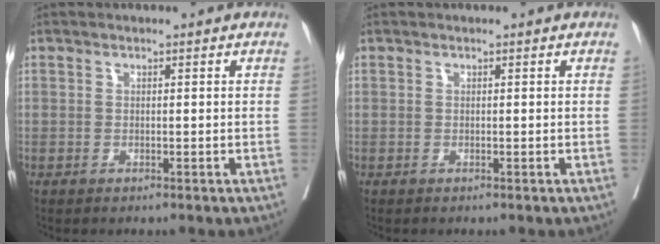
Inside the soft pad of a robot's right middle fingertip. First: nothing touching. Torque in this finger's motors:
{"motor_torque": [-0.45, 0.26, -0.03, 0.00]}